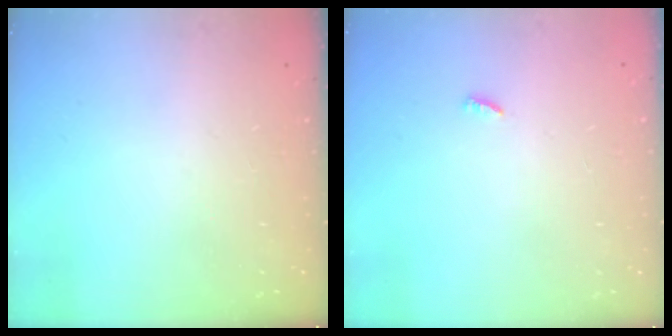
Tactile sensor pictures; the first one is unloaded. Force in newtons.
{"total": 1.9, "press": 1.9, "slide": 0.3}